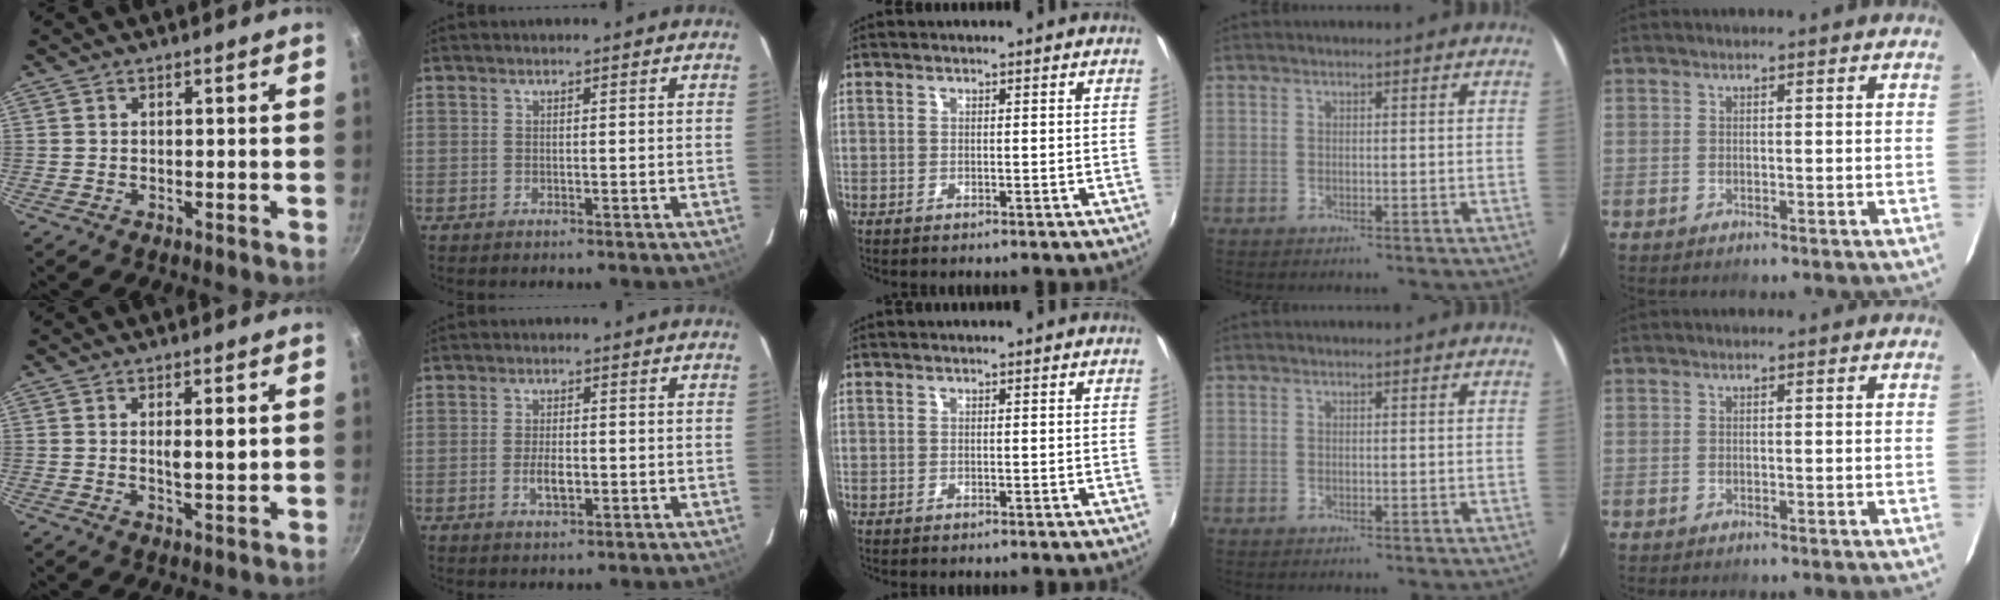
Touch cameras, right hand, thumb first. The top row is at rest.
{"thumb": {"total": 3.6, "force": [0.7, 1.0, 3.4], "torque": [-0.053, -0.005, 0.013]}, "index": {"total": 3.7, "force": [-1.1, 1.5, 3.2], "torque": [-0.065, -0.002, -0.018]}}